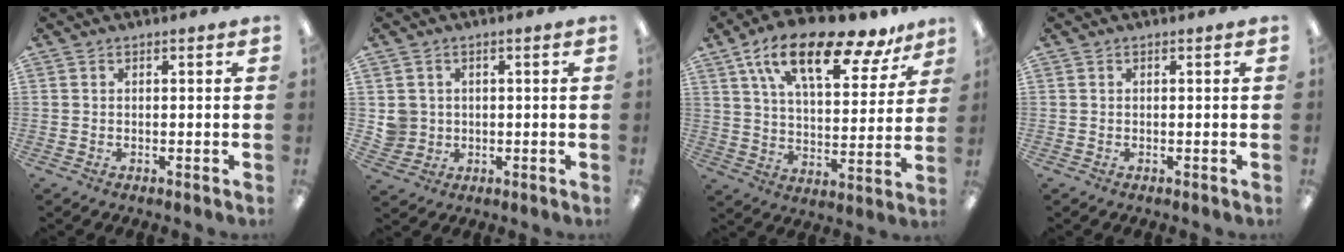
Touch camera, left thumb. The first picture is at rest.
{"total": 4.1, "force": [0.5, 4.1, 0.2], "torque": [-0.007, 0.006, 0.012]}
{"total": 19.8, "force": [13.5, 7.6, 12.3], "torque": [-0.209, -0.067, 0.226]}
{"total": 0.0}